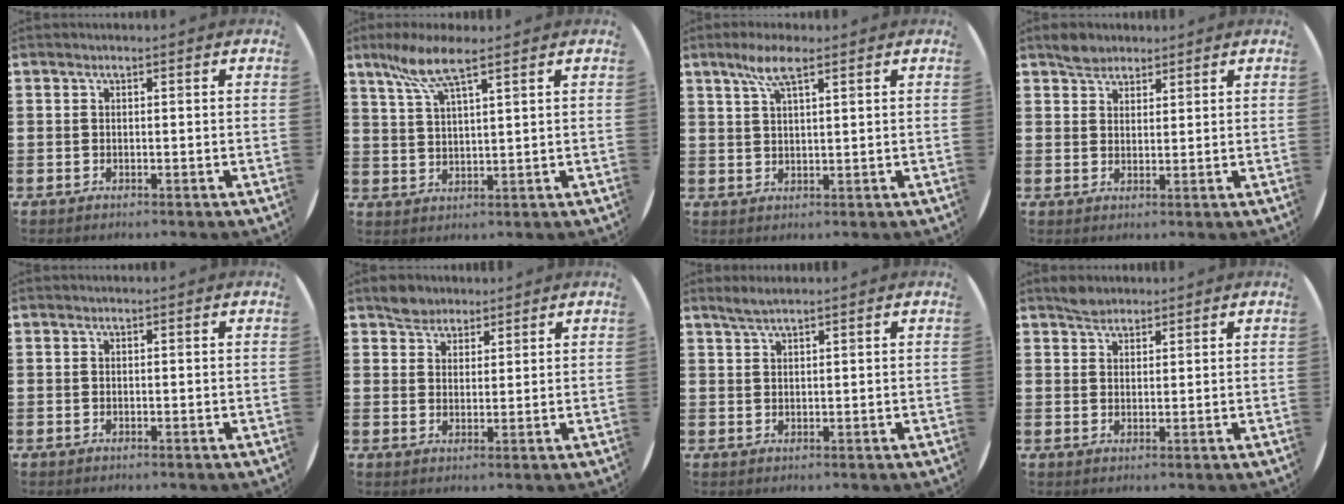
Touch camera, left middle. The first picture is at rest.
{"total": 6.7, "force": [4.9, 0.8, 4.5], "torque": [-0.102, -0.003, 0.086]}
{"total": 4.7, "force": [3.0, 1.0, 3.5], "torque": [-0.074, 0.010, 0.051]}
{"total": 2.7, "force": [2.4, 1.2, 0.0], "torque": [0.003, 0.003, 0.045]}
{"total": 0.0}
{"total": 3.1, "force": [2.7, 1.4, -0.2], "torque": [0.005, 0.004, 0.053]}
{"total": 2.0, "force": [1.8, 0.1, 0.9], "torque": [-0.019, 0.003, 0.032]}
{"total": 2.2, "force": [2.1, 0.8, 0.1], "torque": [-0.004, 0.005, 0.040]}